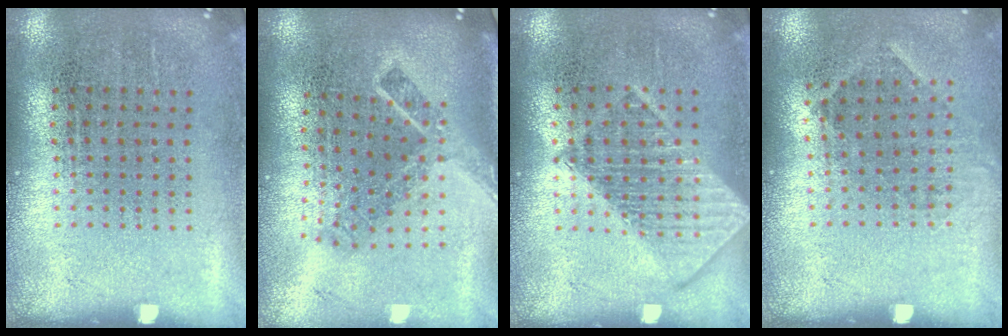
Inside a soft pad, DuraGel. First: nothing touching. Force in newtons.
{"total": 2.1, "press": 1.4, "slide": 1.5}
{"total": 1.6, "press": 1.6, "slide": 0.2}
{"total": 0.9, "press": 0.8, "slide": 0.5}